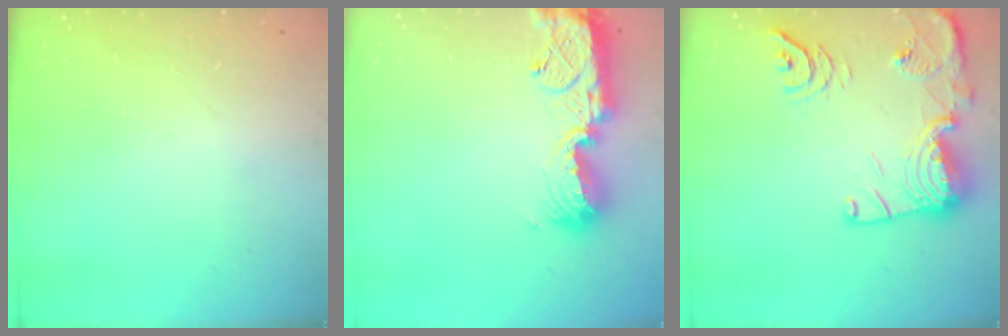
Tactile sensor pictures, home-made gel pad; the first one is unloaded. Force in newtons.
{"total": 13.1, "press": 13.1, "slide": 0.8}
{"total": 18.6, "press": 18.6, "slide": 1.1}